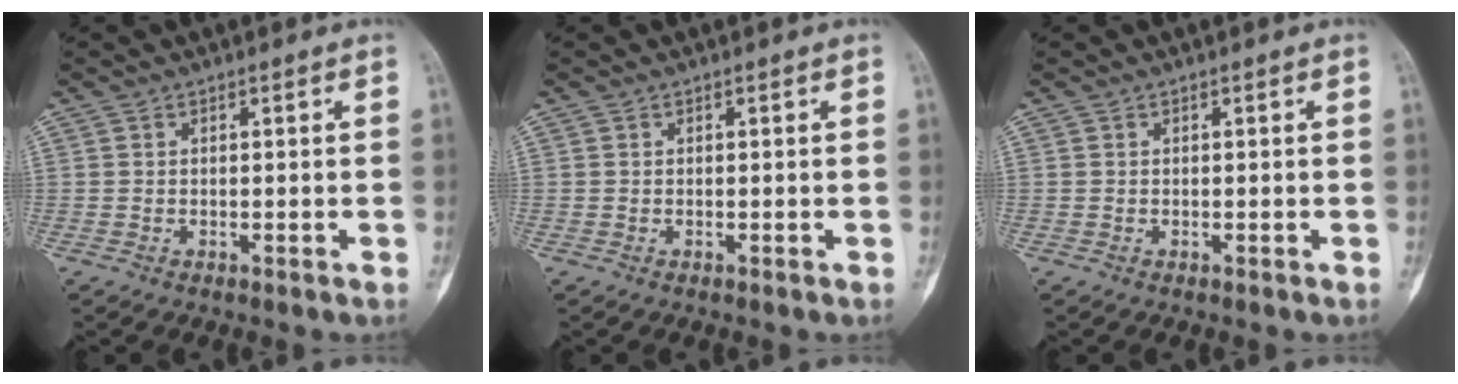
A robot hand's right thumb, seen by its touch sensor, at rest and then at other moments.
{"total": 0.0}
{"total": 0.0}